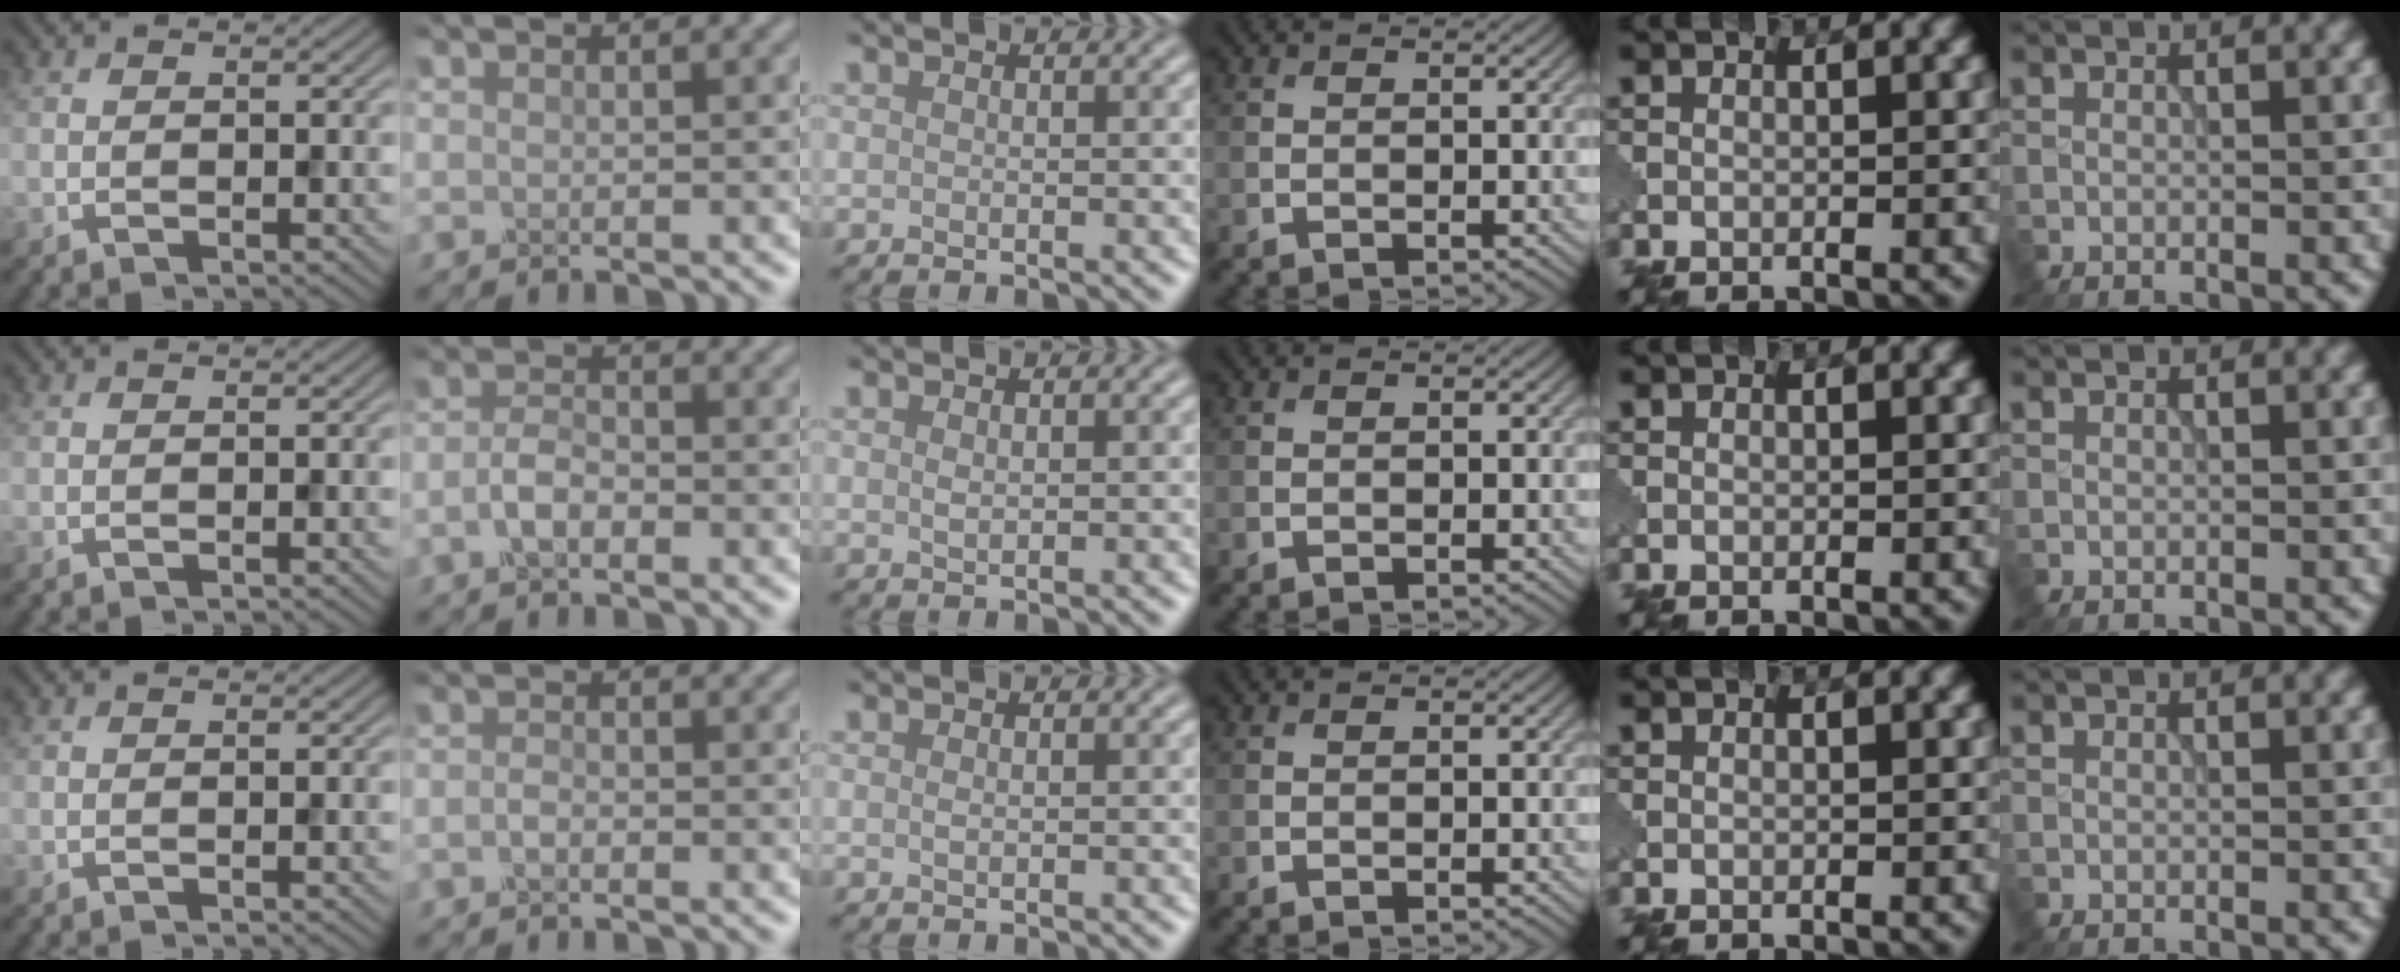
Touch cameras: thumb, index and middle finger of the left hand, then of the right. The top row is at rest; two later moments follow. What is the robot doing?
{"motion": "close", "object": "eyeshadow palette"}